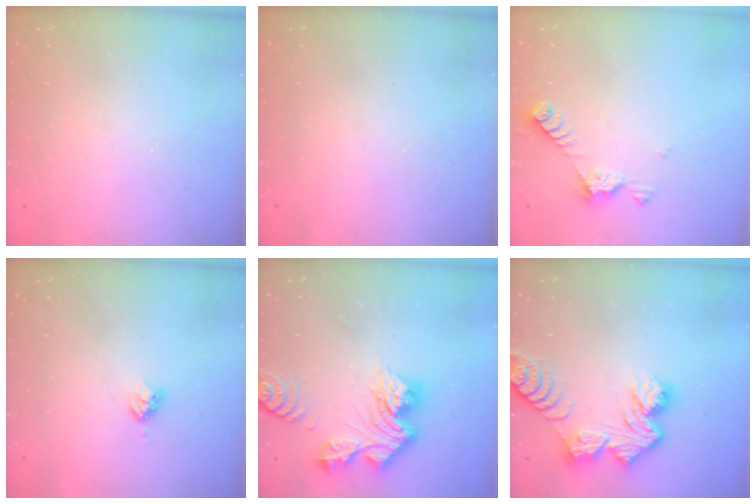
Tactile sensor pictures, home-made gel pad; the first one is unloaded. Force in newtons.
{"total": 0.0}
{"total": 6.7, "press": 6.7, "slide": 0.4}
{"total": 4.4, "press": 4.3, "slide": 0.6}
{"total": 14.3, "press": 14.2, "slide": 1.5}
{"total": 10.8, "press": 10.7, "slide": 1.1}